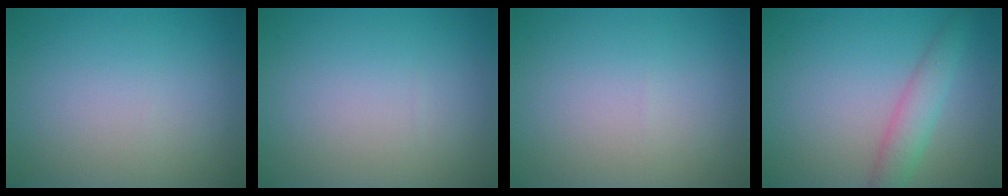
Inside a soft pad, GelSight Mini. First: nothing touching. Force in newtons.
{"total": 0.0}
{"total": 0.0}
{"total": 2.8, "press": 2.8, "slide": 0.0}